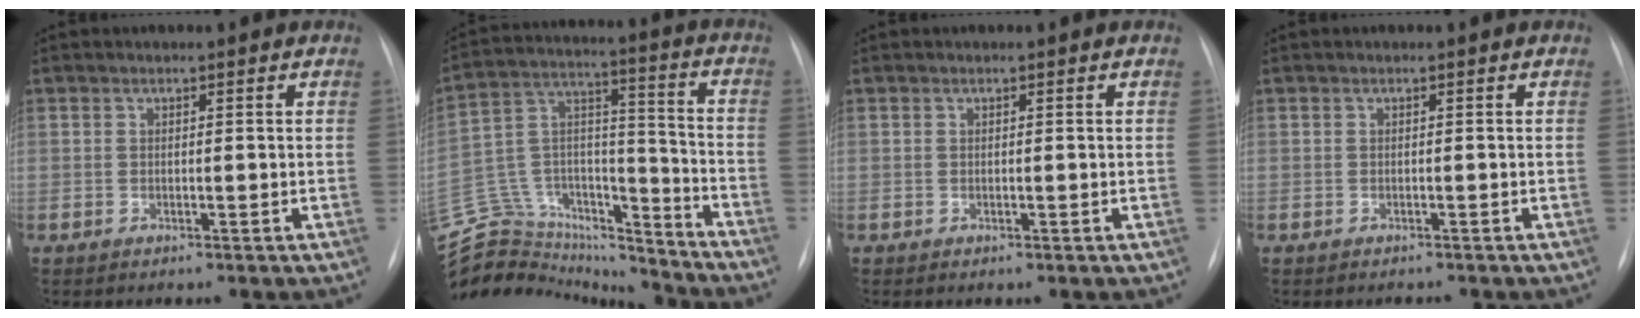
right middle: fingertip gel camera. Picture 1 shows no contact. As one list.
[{"total": 27.7, "force": [-25.5, 7.8, 7.8], "torque": [-0.199, 0.032, -0.398]}, {"total": 0.0}, {"total": 0.8, "force": [-0.7, 0.2, 0.1], "torque": [-0.005, -0.003, -0.009]}]